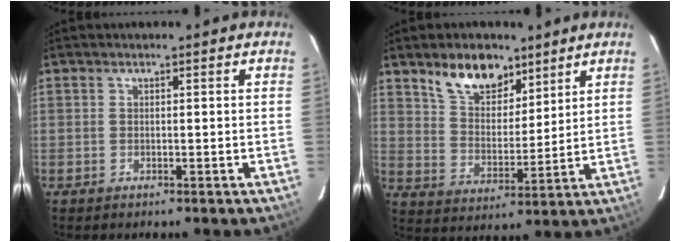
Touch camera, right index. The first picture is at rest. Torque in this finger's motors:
{"motor_torque": [0.88, 0.77, 0.43, 0.10]}